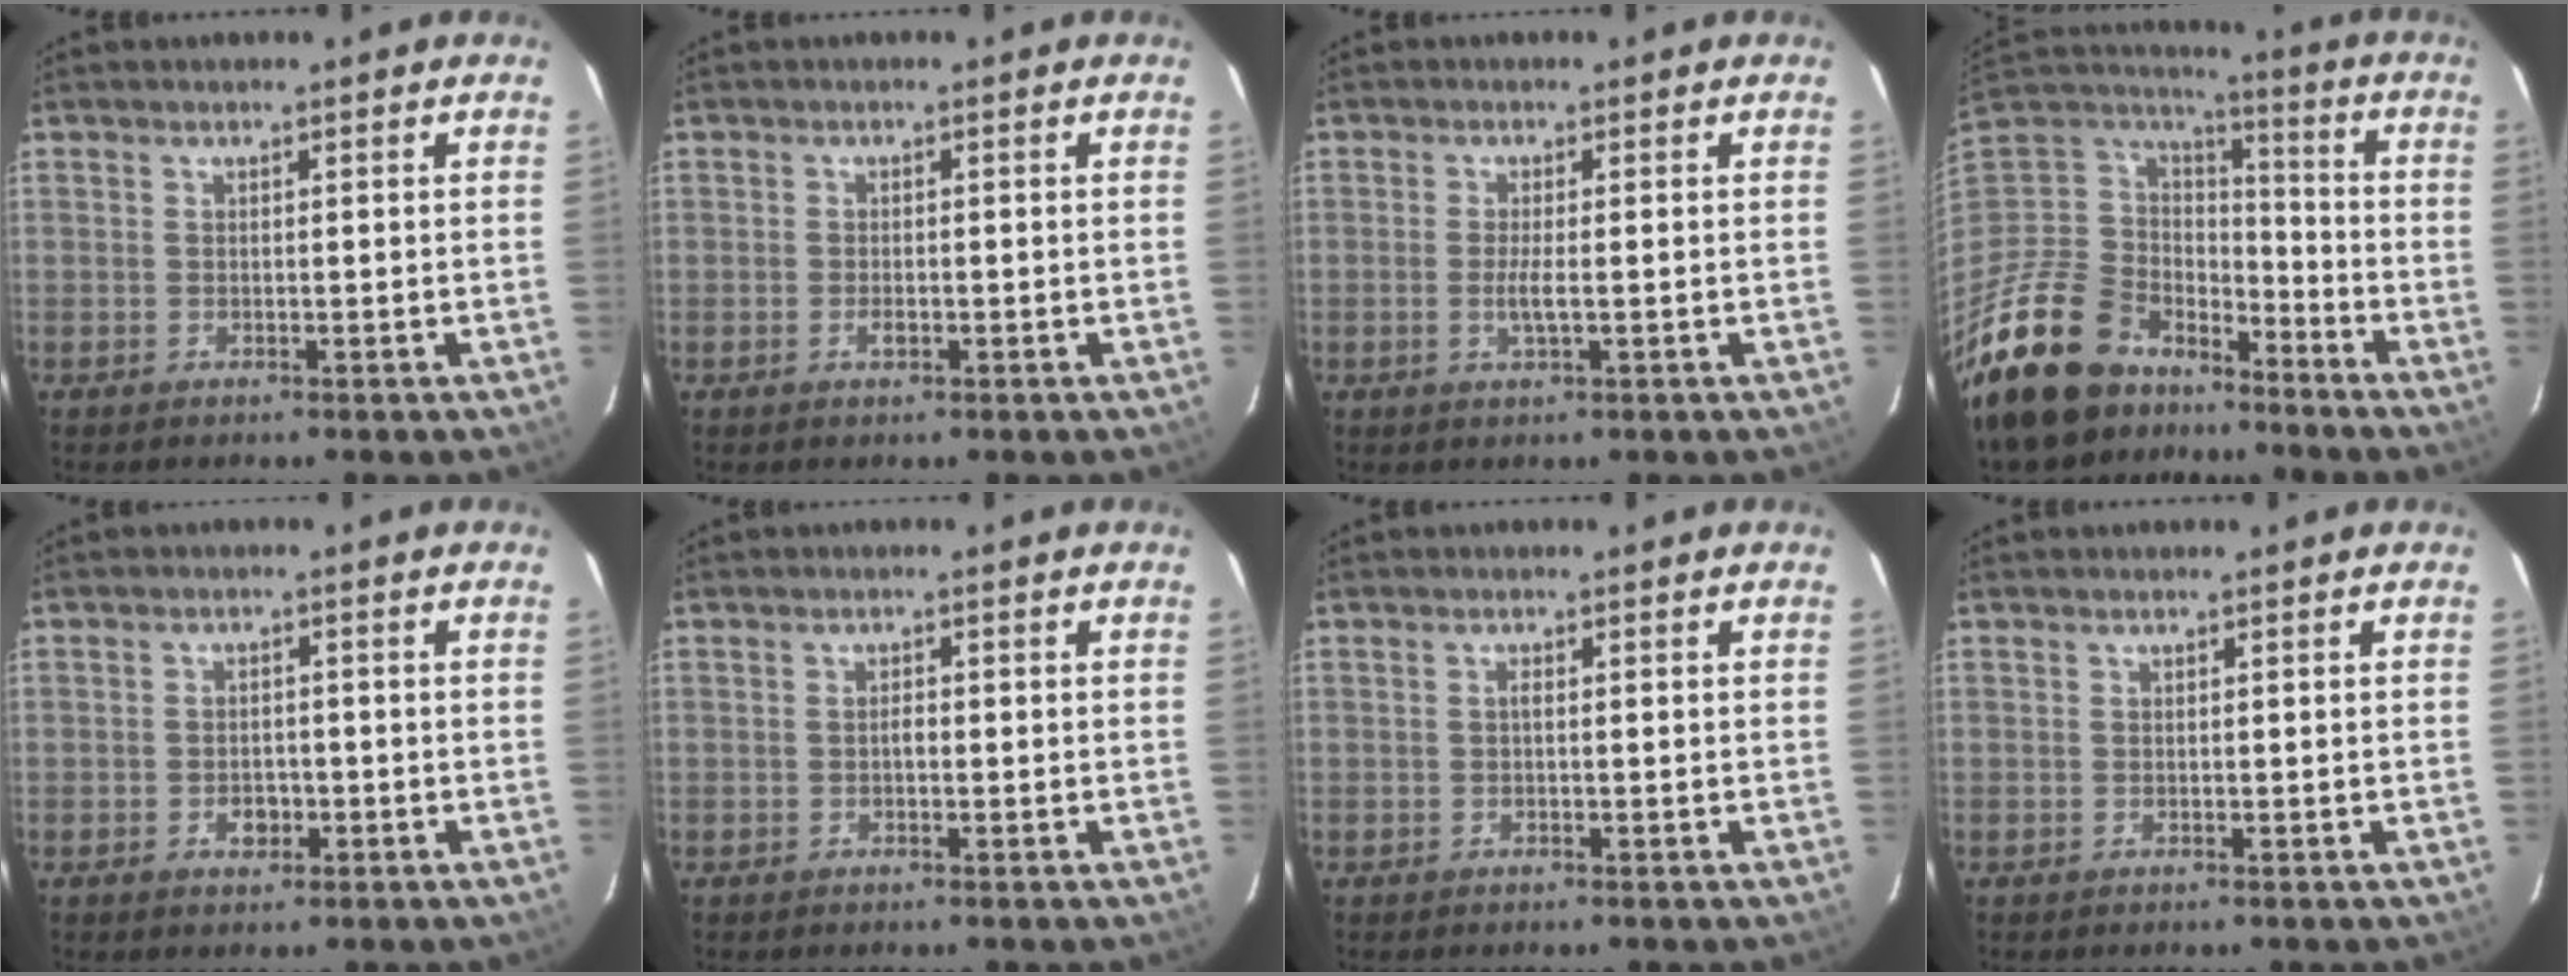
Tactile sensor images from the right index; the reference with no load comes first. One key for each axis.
{"total": 1.5, "fx": -0.6, "fy": 0.8, "fz": 1.2, "tx": -0.022, "ty": 0.001, "tz": -0.011}
{"total": 2.5, "fx": -0.5, "fy": 0.1, "fz": 2.5, "tx": -0.047, "ty": -0.007, "tz": -0.010}
{"total": 21.4, "fx": -15.8, "fy": 12.4, "fz": 7.2, "tx": -0.187, "ty": 0.020, "tz": -0.265}
{"total": 3.0, "fx": -1.2, "fy": 2.3, "fz": 1.5, "tx": -0.029, "ty": 0.005, "tz": -0.015}
{"total": 0.8, "fx": -0.3, "fy": 0.5, "fz": 0.6, "tx": -0.009, "ty": 0.005, "tz": -0.006}
{"total": 0.5, "fx": -0.1, "fy": 0.2, "fz": 0.5, "tx": -0.007, "ty": 0.004, "tz": -0.003}
{"total": 0.0}